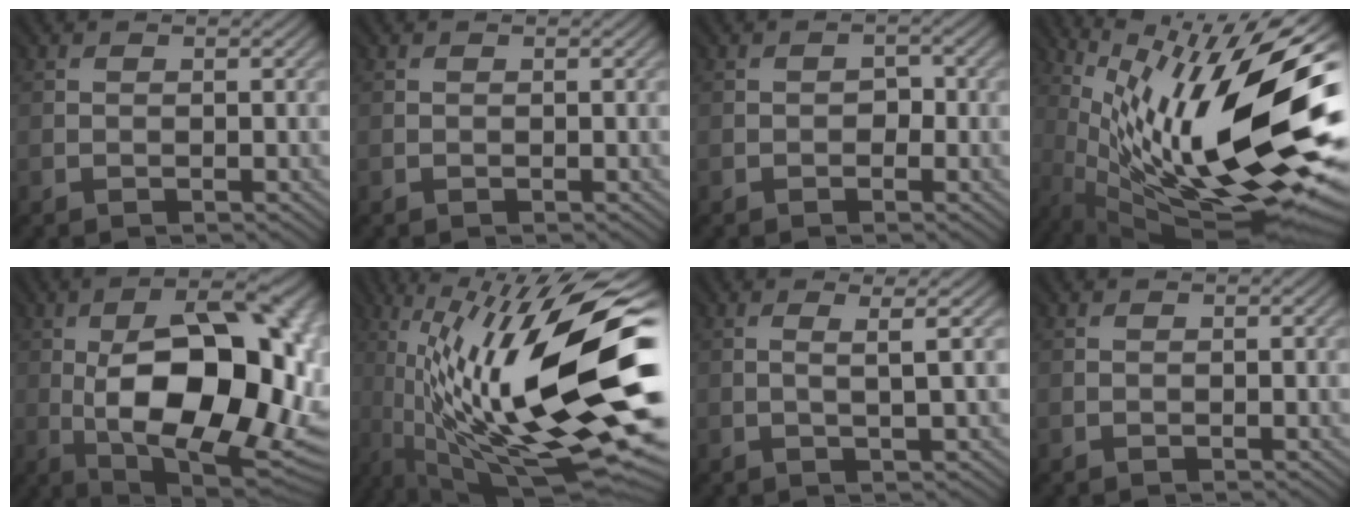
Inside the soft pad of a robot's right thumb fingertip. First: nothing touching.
{"total": 0.0}
{"total": 1.1, "force": [-0.6, 0.9, 0.4], "torque": [0.002, 0.001, -0.008]}
{"total": 19.7, "force": [0.6, 6.2, 18.7], "torque": [-0.319, 0.006, 0.016]}
{"total": 18.2, "force": [-1.0, 8.2, 16.2], "torque": [-0.250, 0.014, -0.022]}
{"total": 18.9, "force": [-2.4, 5.4, 17.9], "torque": [-0.312, -0.002, -0.047]}
{"total": 1.4, "force": [0.2, -0.2, 1.4], "torque": [-0.019, 0.010, -0.001]}
{"total": 0.0}